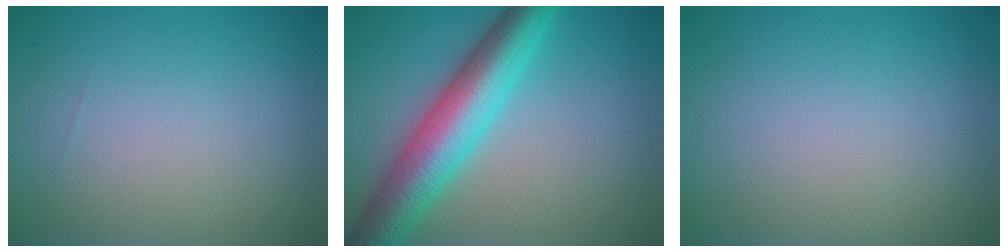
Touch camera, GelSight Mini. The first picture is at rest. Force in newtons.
{"total": 8.1, "press": 8.1, "slide": 0.1}
{"total": 0.0}